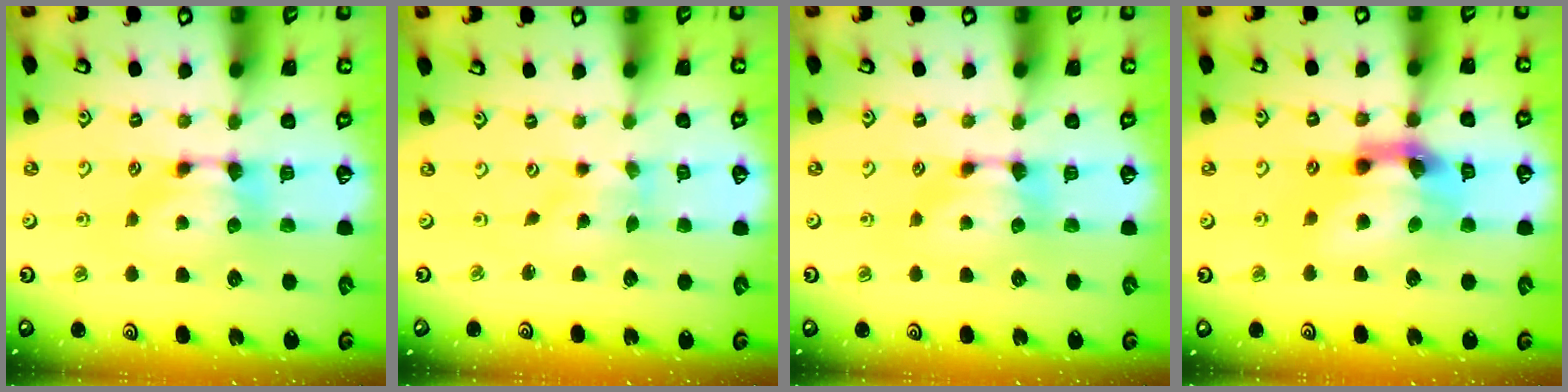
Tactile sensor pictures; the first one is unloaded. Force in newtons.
{"total": 2.7, "press": 2.6, "slide": 1.0}
{"total": 0.0}
{"total": 7.7, "press": 7.2, "slide": 2.6}